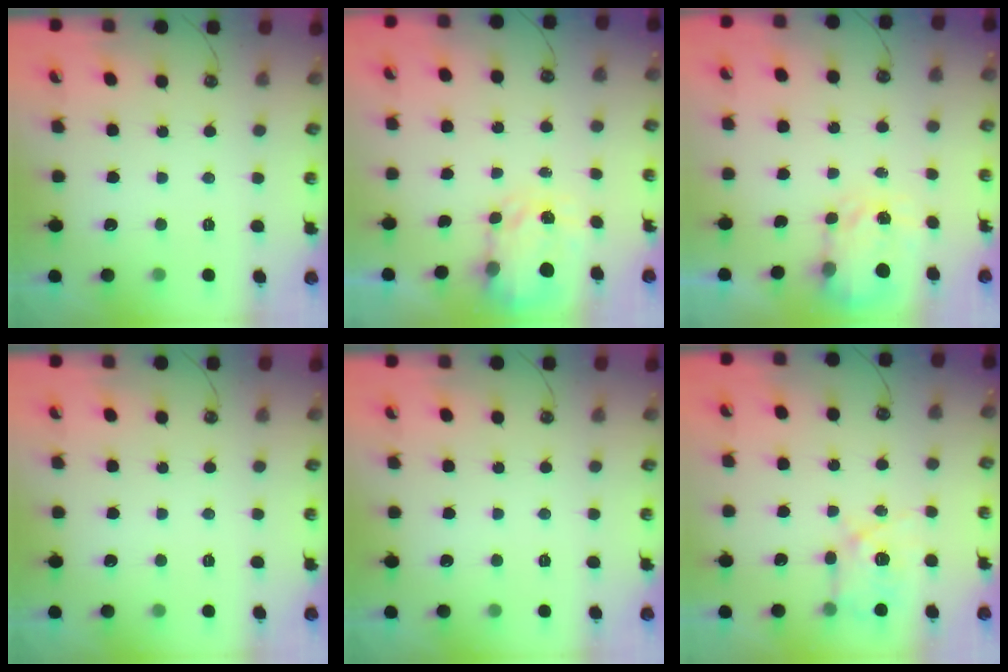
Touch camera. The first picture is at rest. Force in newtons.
{"total": 3.5, "press": 3.5, "slide": 0.4}
{"total": 4.0, "press": 3.9, "slide": 0.6}
{"total": 0.0}
{"total": 0.0}
{"total": 8.1, "press": 8.1, "slide": 0.9}